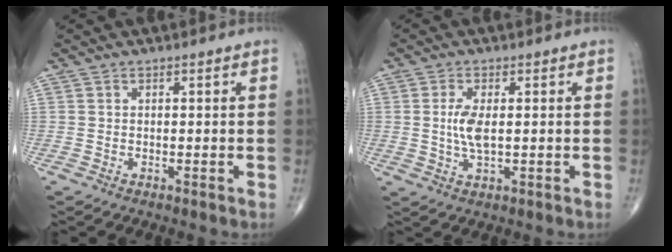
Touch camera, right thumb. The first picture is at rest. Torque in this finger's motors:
{"motor_torque": [-0.45, 0.56, 0.59, 0.27, 0.01]}